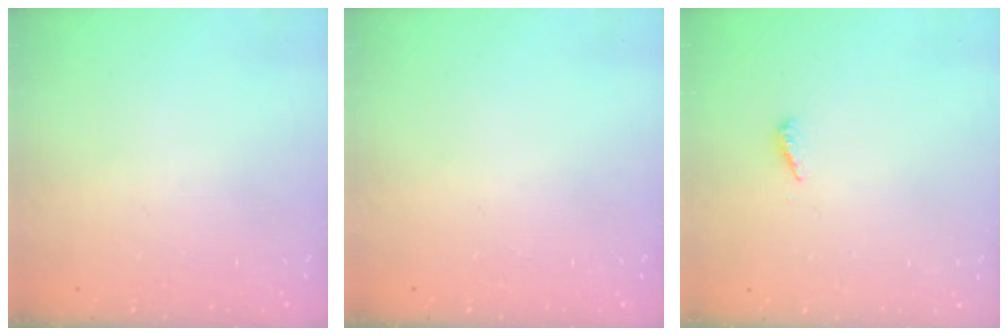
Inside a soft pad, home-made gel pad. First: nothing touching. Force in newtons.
{"total": 0.0}
{"total": 2.9, "press": 2.9, "slide": 0.3}